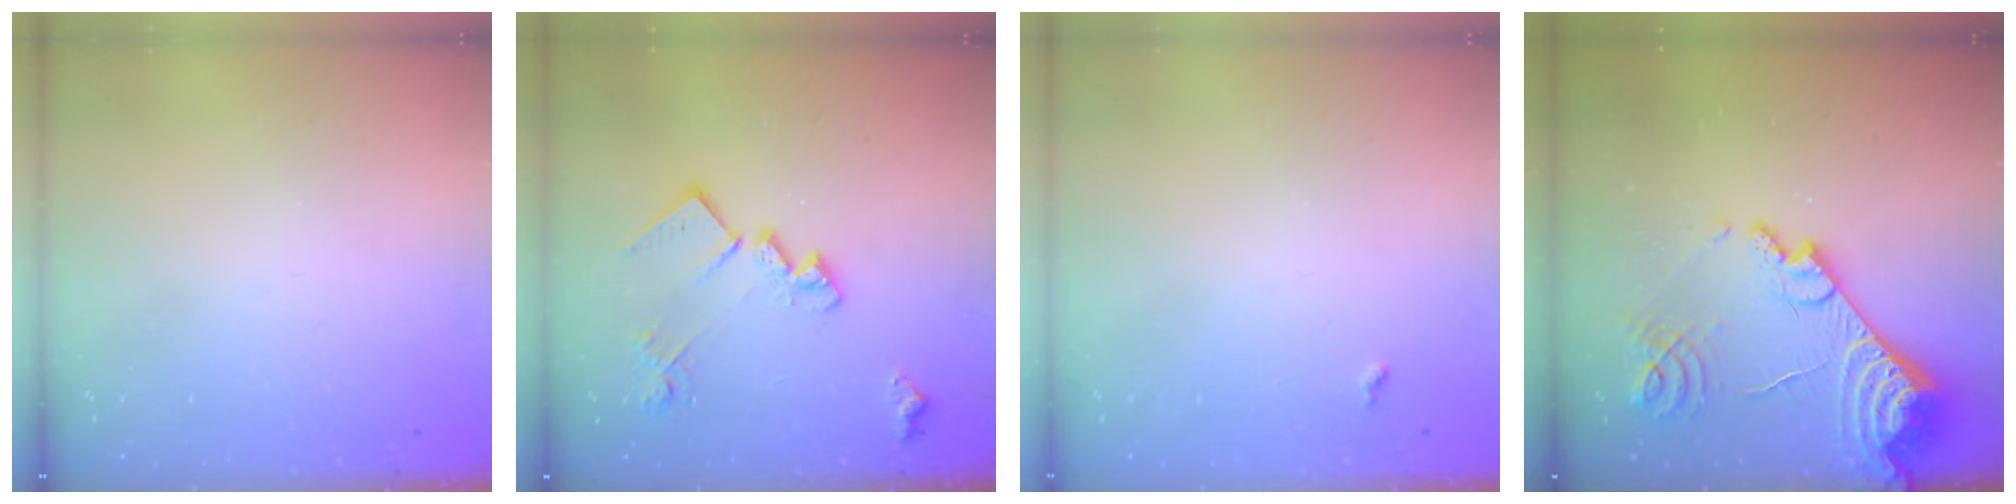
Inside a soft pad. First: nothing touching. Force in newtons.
{"total": 17.1, "press": 17.1, "slide": 0.8}
{"total": 3.8, "press": 3.7, "slide": 0.5}
{"total": 23.4, "press": 23.2, "slide": 2.6}